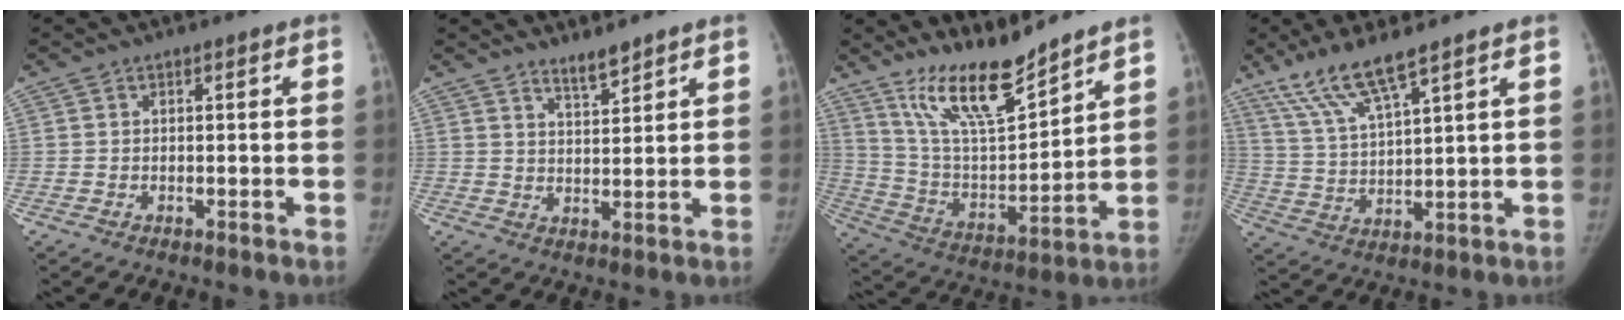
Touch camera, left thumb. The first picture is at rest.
{"total": 3.6, "force": [3.3, 0.5, 1.4], "torque": [-0.014, -0.029, 0.059]}
{"total": 15.2, "force": [12.3, 3.3, 8.3], "torque": [-0.121, -0.078, 0.235]}
{"total": 9.7, "force": [7.1, 1.3, 6.4], "torque": [-0.130, -0.031, 0.152]}